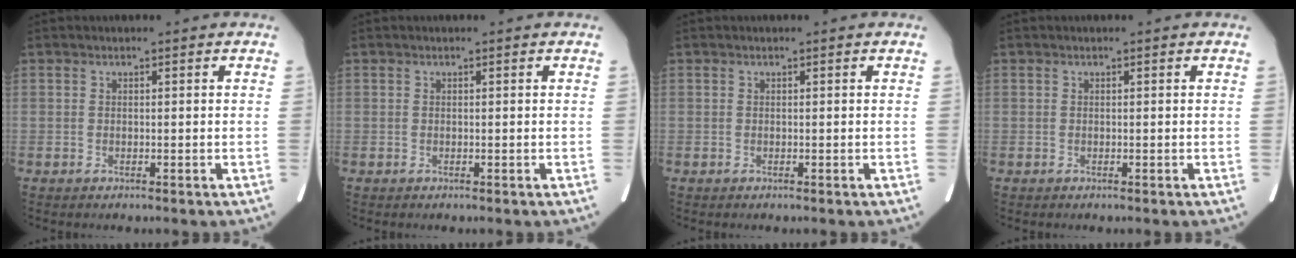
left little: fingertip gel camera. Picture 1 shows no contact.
{"total": 0.0}
{"total": 0.0}
{"total": 0.0}